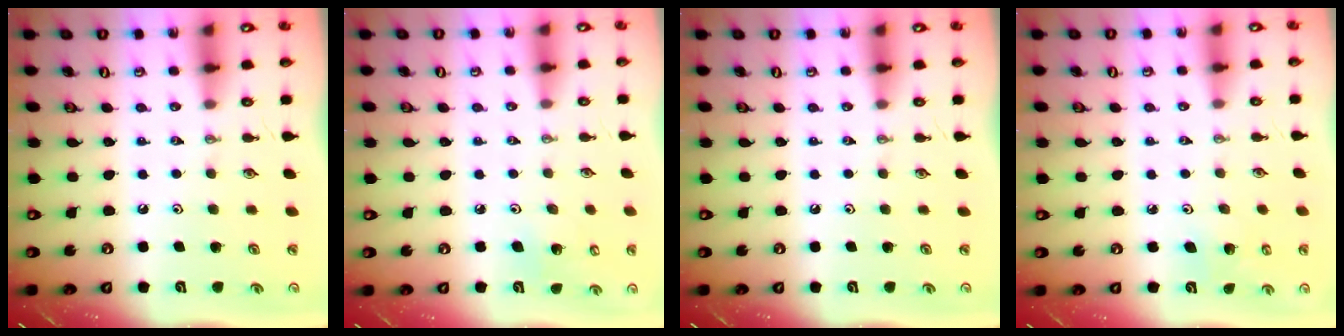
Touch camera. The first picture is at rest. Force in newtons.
{"total": 5.4, "press": 5.2, "slide": 1.6}
{"total": 0.0}
{"total": 3.9, "press": 3.9, "slide": 0.4}